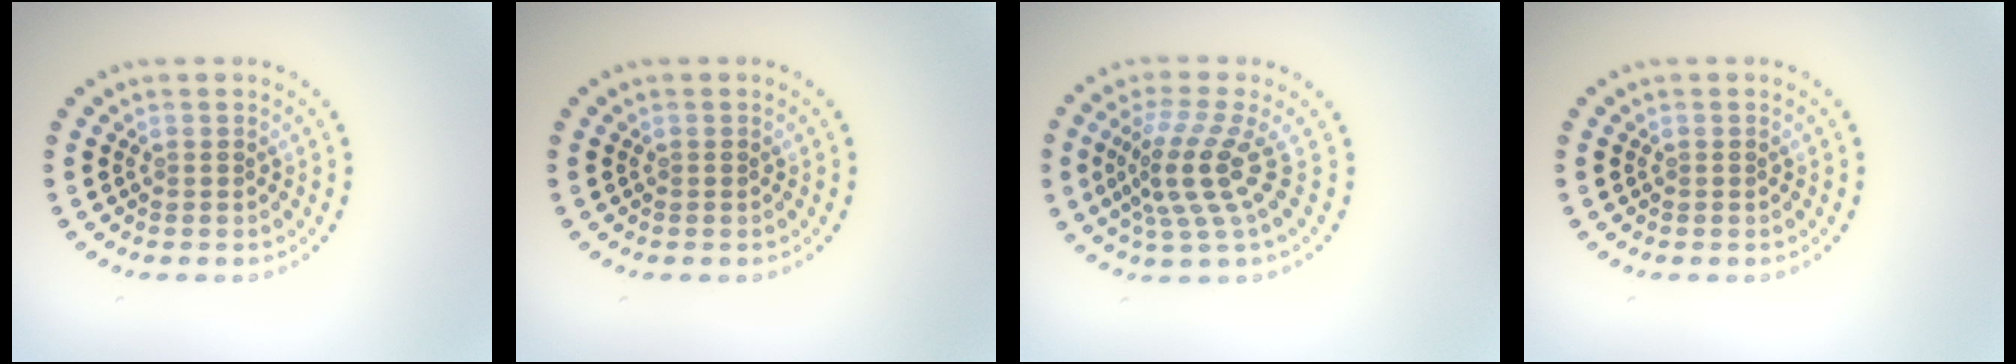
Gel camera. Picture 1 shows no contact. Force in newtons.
{"total": 0.0}
{"total": 4.3, "press": 2.9, "slide": 3.1}
{"total": 0.0}